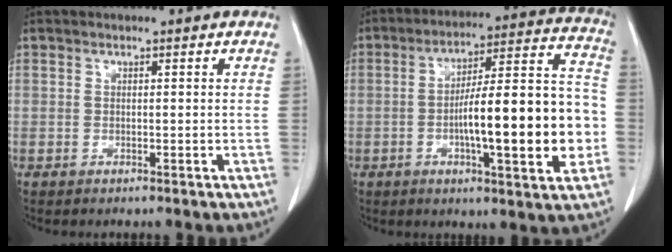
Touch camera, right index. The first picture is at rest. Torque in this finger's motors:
{"motor_torque": [1.51, -0.63, 0.94, 0.21]}